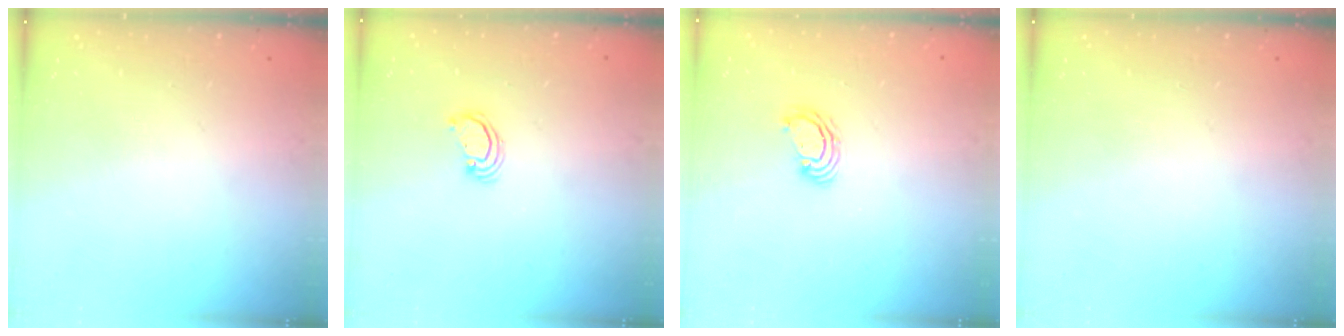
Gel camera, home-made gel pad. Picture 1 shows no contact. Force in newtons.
{"total": 2.3, "press": 2.3, "slide": 0.3}
{"total": 3.9, "press": 3.8, "slide": 0.2}
{"total": 0.0}